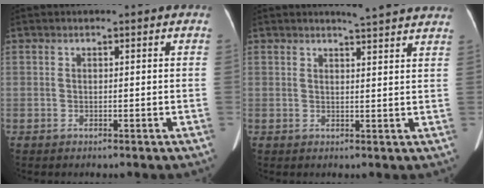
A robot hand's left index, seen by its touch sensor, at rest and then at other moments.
{"total": 7.4, "force": [6.9, -0.1, 2.5], "torque": [-0.036, 0.001, 0.069]}